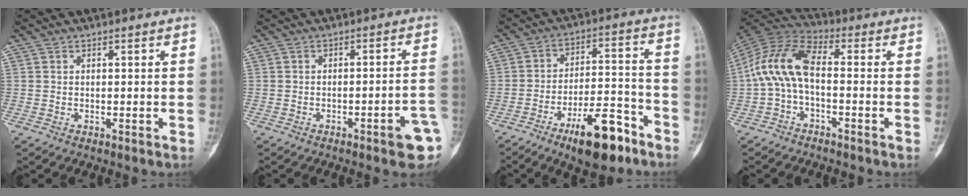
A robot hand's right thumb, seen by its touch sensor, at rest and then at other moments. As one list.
[{"total": 7.6, "force": [-3.4, 1.4, 6.7], "torque": [-0.071, 0.021, -0.038]}, {"total": 14.3, "force": [-8.8, 5.1, 10.0], "torque": [-0.140, 0.066, -0.139]}, {"total": 10.5, "force": [-1.2, 5.2, 9.1], "torque": [-0.188, 0.037, -0.034]}]